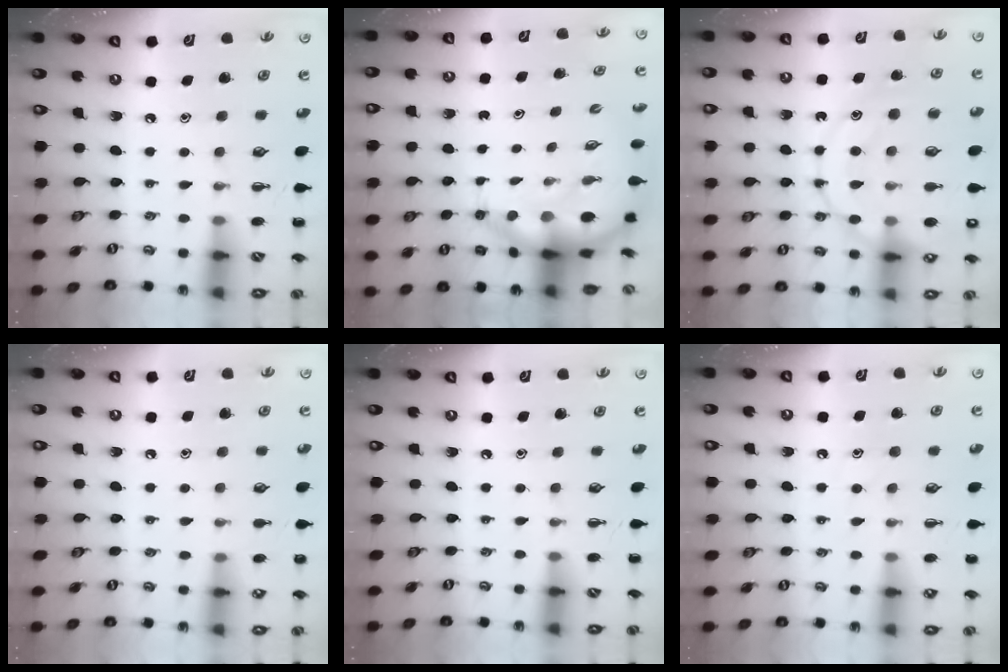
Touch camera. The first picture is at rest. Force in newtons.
{"total": 7.7, "press": 7.3, "slide": 2.5}
{"total": 18.7, "press": 18.6, "slide": 1.9}
{"total": 6.1, "press": 5.8, "slide": 2.0}
{"total": 0.0}
{"total": 6.0, "press": 5.9, "slide": 1.2}